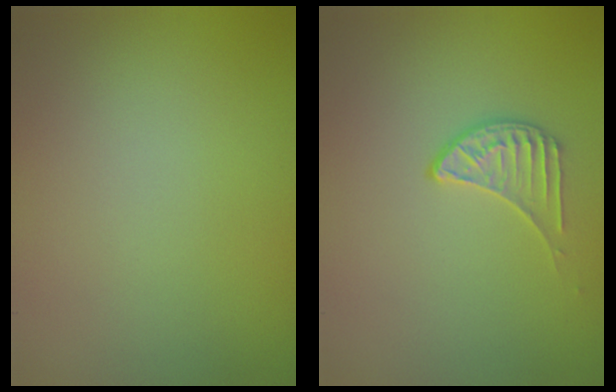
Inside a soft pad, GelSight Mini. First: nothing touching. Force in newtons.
{"total": 1.9, "press": 1.3, "slide": 1.3}